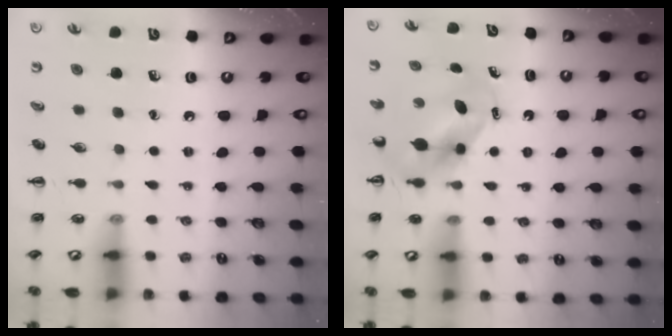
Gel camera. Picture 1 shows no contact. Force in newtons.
{"total": 5.5, "press": 5.4, "slide": 1.3}